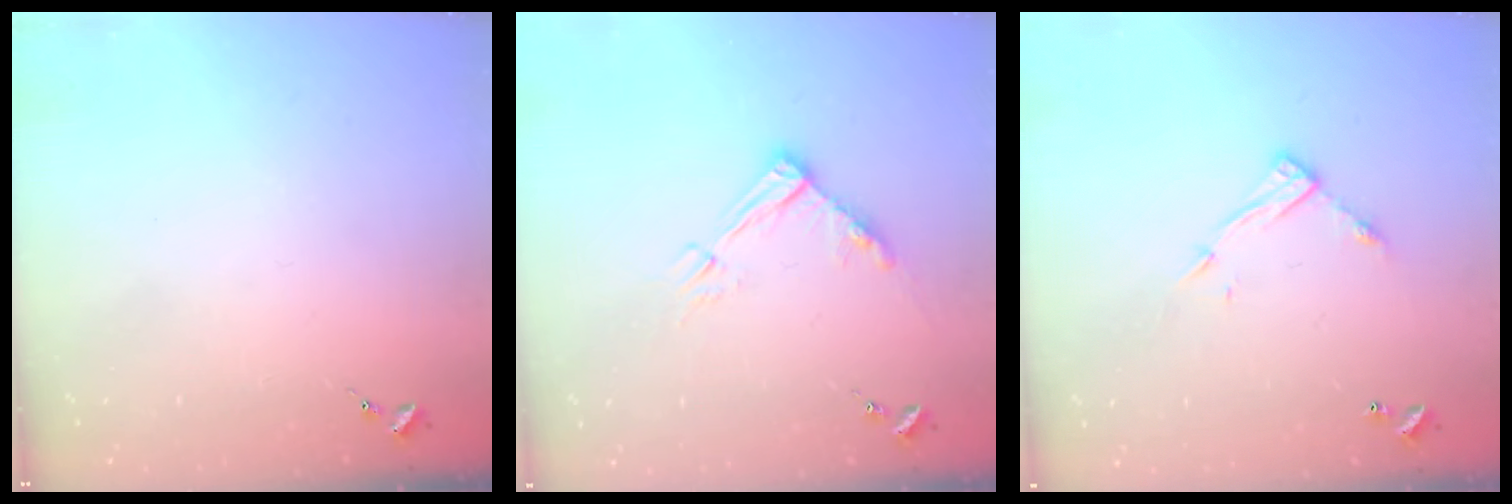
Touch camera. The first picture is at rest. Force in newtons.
{"total": 9.8, "press": 9.8, "slide": 1.0}
{"total": 10.0, "press": 9.9, "slide": 0.5}